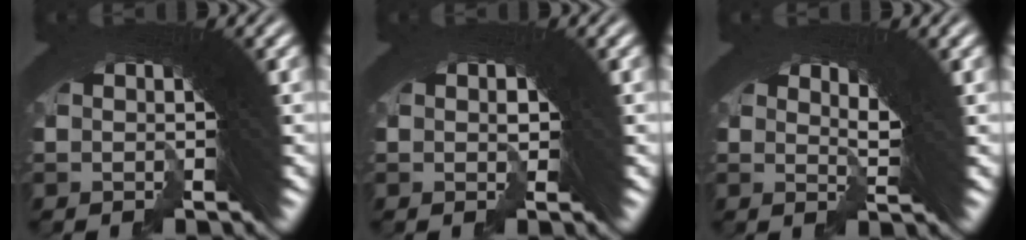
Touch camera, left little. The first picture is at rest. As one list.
[{"total": 0.9, "force": [-0.5, 0.7, 0.3], "torque": [-0.008, -0.007, -0.006]}, {"total": 2.4, "force": [1.3, 0.7, 1.9], "torque": [-0.040, -0.011, 0.025]}]